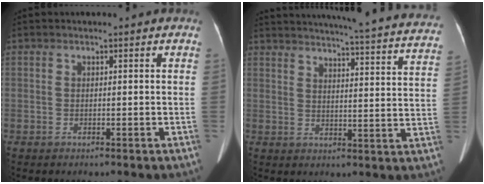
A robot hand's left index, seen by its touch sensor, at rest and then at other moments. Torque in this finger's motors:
{"motor_torque": [0.79, -1.35, 0.12, 0.12]}